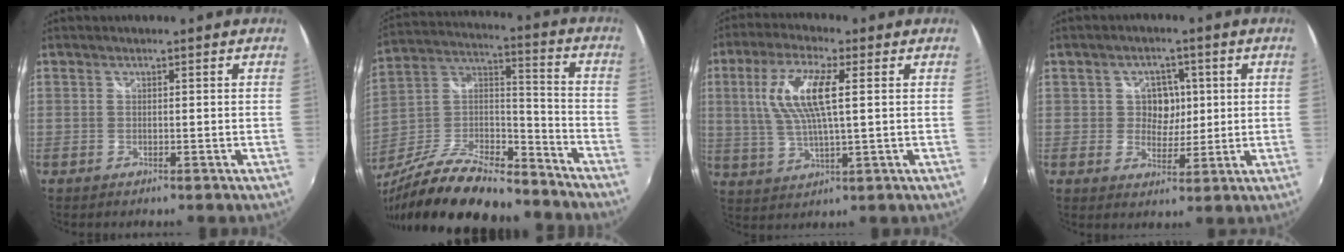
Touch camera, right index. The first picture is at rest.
{"total": 23.1, "force": [-17.6, 7.2, 13.2], "torque": [-0.258, -0.006, -0.291]}
{"total": 11.2, "force": [2.4, 2.8, 10.5], "torque": [-0.210, 0.007, 0.049]}
{"total": 5.3, "force": [0.7, 4.6, 2.4], "torque": [-0.036, 0.008, 0.011]}